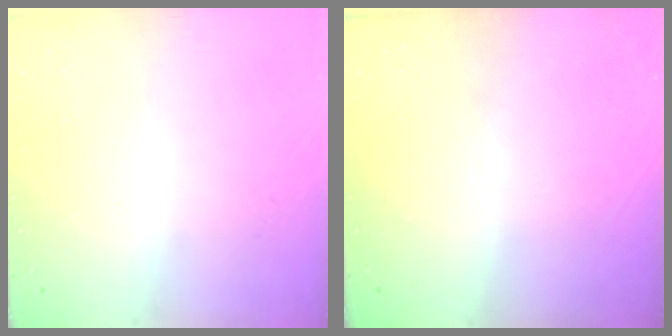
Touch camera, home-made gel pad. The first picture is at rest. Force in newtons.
{"total": 0.0}